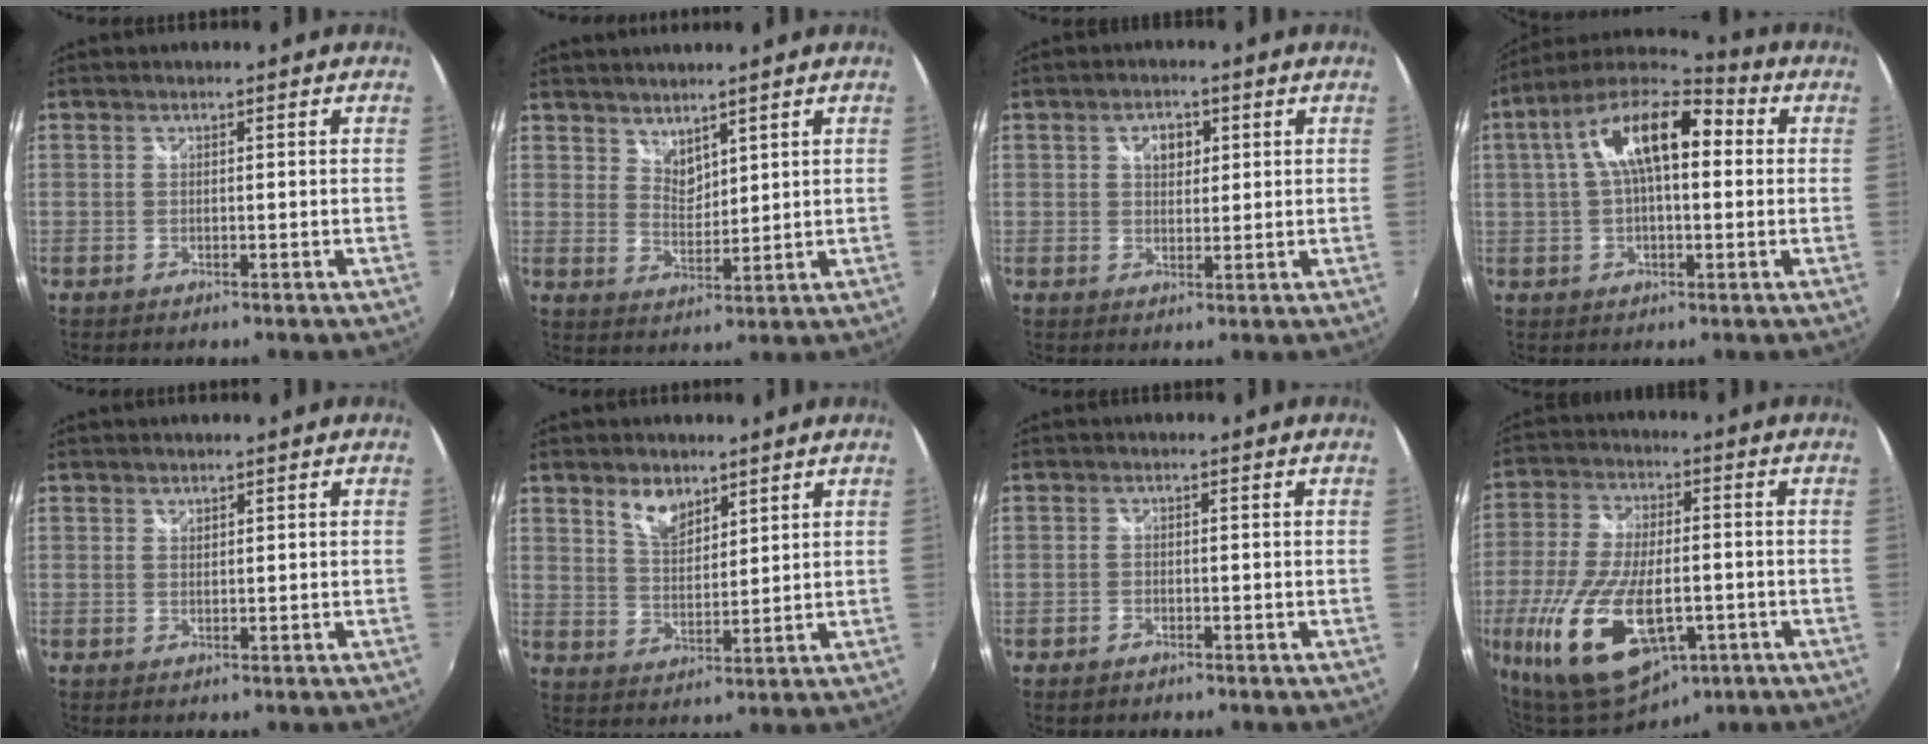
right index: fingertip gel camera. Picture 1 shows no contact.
{"total": 4.1, "force": [3.6, 1.7, 1.1], "torque": [-0.011, -0.004, 0.067]}
{"total": 3.8, "force": [1.3, 2.7, 2.3], "torque": [-0.030, 0.007, 0.021]}
{"total": 15.5, "force": [3.1, 6.7, 13.6], "torque": [-0.241, 0.033, 0.037]}
{"total": 0.7, "force": [0.6, 0.3, 0.0], "torque": [0.001, 0.001, 0.012]}
{"total": 6.4, "force": [4.4, 3.2, 3.3], "torque": [-0.053, 0.003, 0.083]}
{"total": 1.4, "force": [-1.0, 0.8, 0.4], "torque": [-0.012, -0.003, -0.019]}
{"total": 22.4, "force": [-8.5, 10.5, 17.9], "torque": [-0.389, -0.052, -0.138]}